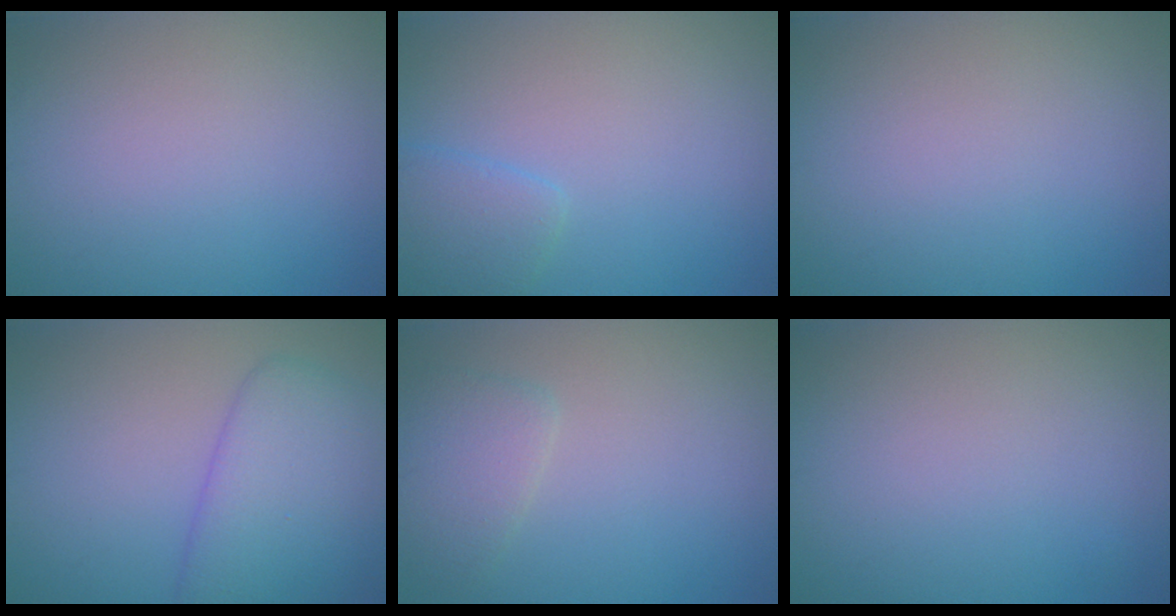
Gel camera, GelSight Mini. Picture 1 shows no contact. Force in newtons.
{"total": 2.1, "press": 2.1, "slide": 0.2}
{"total": 0.0}
{"total": 6.3, "press": 6.3, "slide": 0.2}
{"total": 2.5, "press": 2.5, "slide": 0.2}
{"total": 0.0}